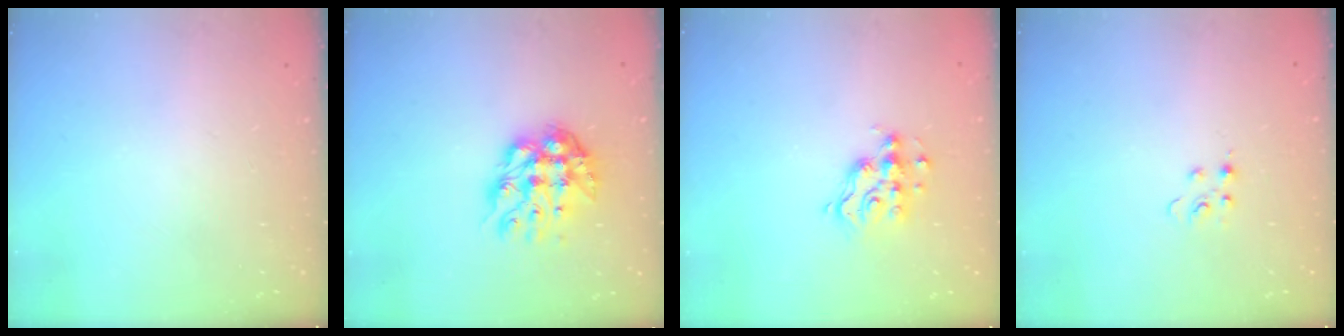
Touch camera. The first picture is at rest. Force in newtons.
{"total": 11.4, "press": 11.3, "slide": 1.1}
{"total": 8.8, "press": 8.8, "slide": 0.7}
{"total": 4.1, "press": 4.1, "slide": 0.4}